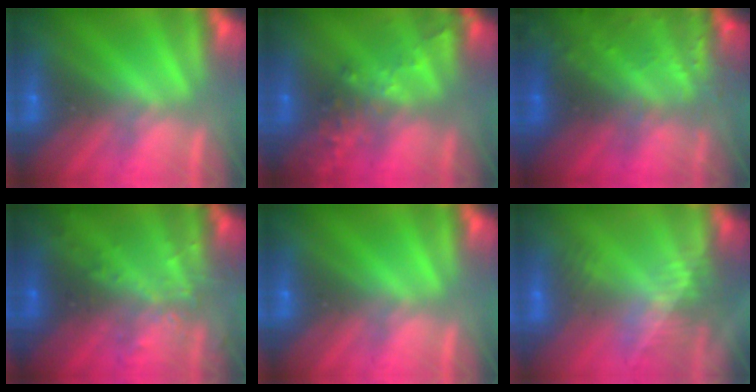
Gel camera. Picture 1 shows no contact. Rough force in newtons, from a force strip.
{"total": 2.7}
{"total": 6.6}
{"total": 2.9}
{"total": 0.0}
{"total": 2.7}